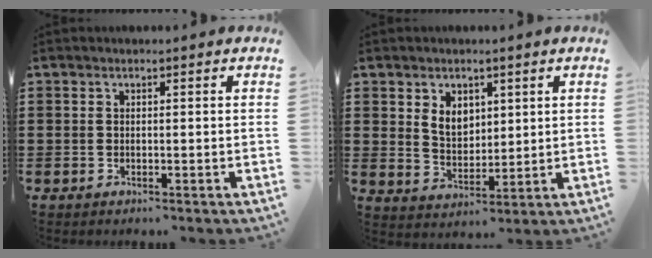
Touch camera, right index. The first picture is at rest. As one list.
[{"total": 4.7, "force": [1.9, 3.4, 2.5], "torque": [-0.054, 0.008, 0.032]}]